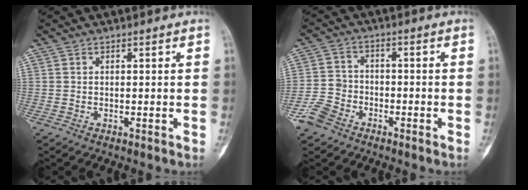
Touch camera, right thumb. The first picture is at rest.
{"total": 6.5, "force": [-4.2, 4.4, 2.3], "torque": [-0.043, 0.019, -0.087]}